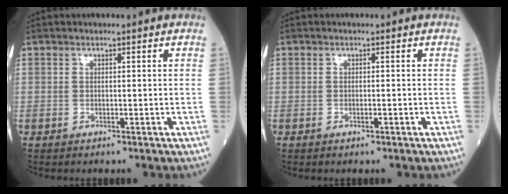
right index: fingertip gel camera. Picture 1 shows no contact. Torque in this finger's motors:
{"motor_torque": [0.04, -0.08, 0.04, 0.01]}